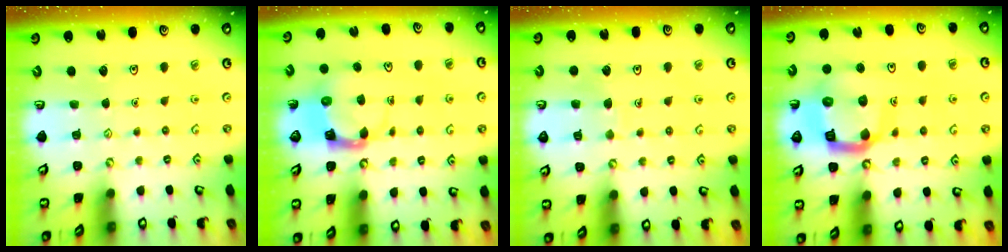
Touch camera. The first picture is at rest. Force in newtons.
{"total": 3.7, "press": 3.7, "slide": 0.6}
{"total": 5.1, "press": 5.0, "slide": 0.5}
{"total": 14.3, "press": 14.2, "slide": 1.8}